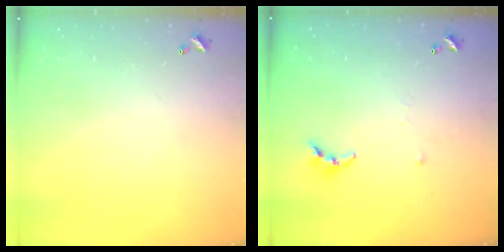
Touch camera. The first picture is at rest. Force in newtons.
{"total": 6.8, "press": 6.7, "slide": 0.5}